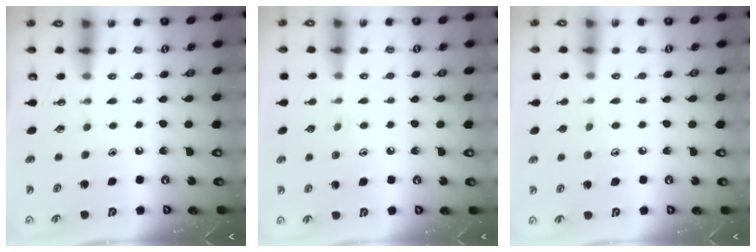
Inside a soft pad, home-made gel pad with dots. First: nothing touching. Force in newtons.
{"total": 5.7, "press": 5.7, "slide": 0.5}
{"total": 5.5, "press": 5.5, "slide": 0.4}